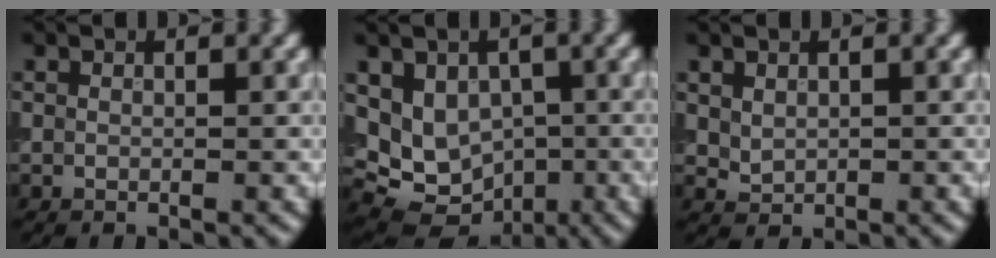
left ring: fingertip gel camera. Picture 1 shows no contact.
{"total": 8.2, "force": [0.3, 7.0, 4.3], "torque": [-0.063, -0.003, 0.003]}
{"total": 1.2, "force": [0.5, 0.9, 0.6], "torque": [-0.009, -0.003, 0.015]}